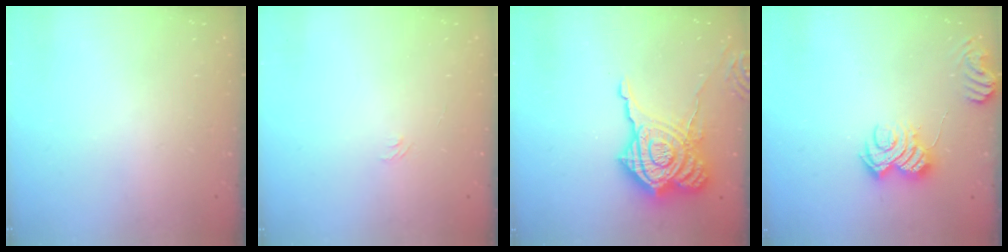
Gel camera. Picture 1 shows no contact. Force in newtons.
{"total": 4.0, "press": 4.0, "slide": 0.4}
{"total": 21.6, "press": 21.5, "slide": 1.9}
{"total": 7.3, "press": 7.2, "slide": 0.6}